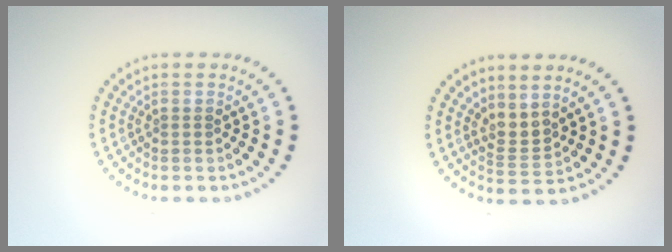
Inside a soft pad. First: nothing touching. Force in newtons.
{"total": 1.8, "press": 1.3, "slide": 1.3}